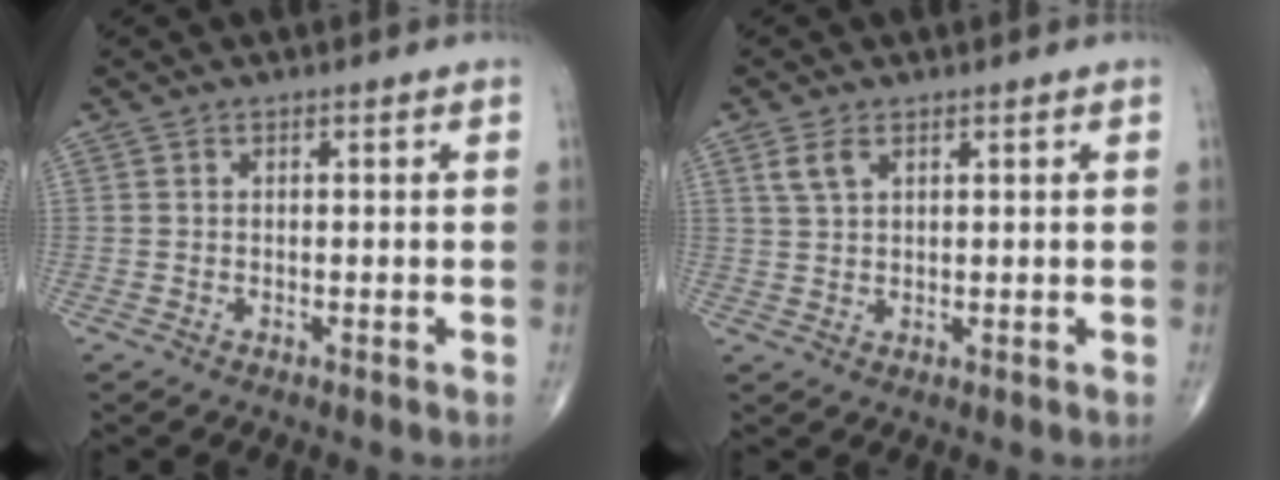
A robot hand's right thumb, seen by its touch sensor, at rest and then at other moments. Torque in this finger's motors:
{"motor_torque": [0.06, 0.06, 0.43, 0.32, 0.09]}